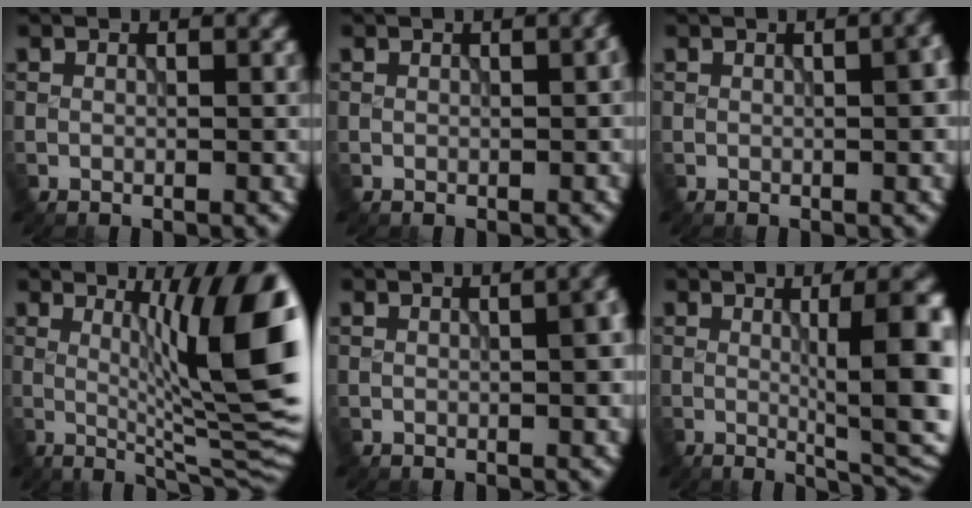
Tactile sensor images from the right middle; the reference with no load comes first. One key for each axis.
{"total": 1.5, "fx": 0.1, "fy": 0.6, "fz": 1.4, "tx": -0.010, "ty": -0.003, "tz": 0.010}
{"total": 3.1, "fx": 0.1, "fy": 1.0, "fz": 3.0, "tx": -0.027, "ty": 0.003, "tz": 0.008}
{"total": 12.6, "fx": 2.4, "fy": 2.6, "fz": 12.1, "tx": -0.154, "ty": -0.008, "tz": 0.040}
{"total": 3.6, "fx": 0.1, "fy": 1.2, "fz": 3.4, "tx": -0.029, "ty": 0.004, "tz": 0.008}
{"total": 10.1, "fx": 0.5, "fy": 2.4, "fz": 9.8, "tx": -0.113, "ty": -0.001, "tz": 0.013}